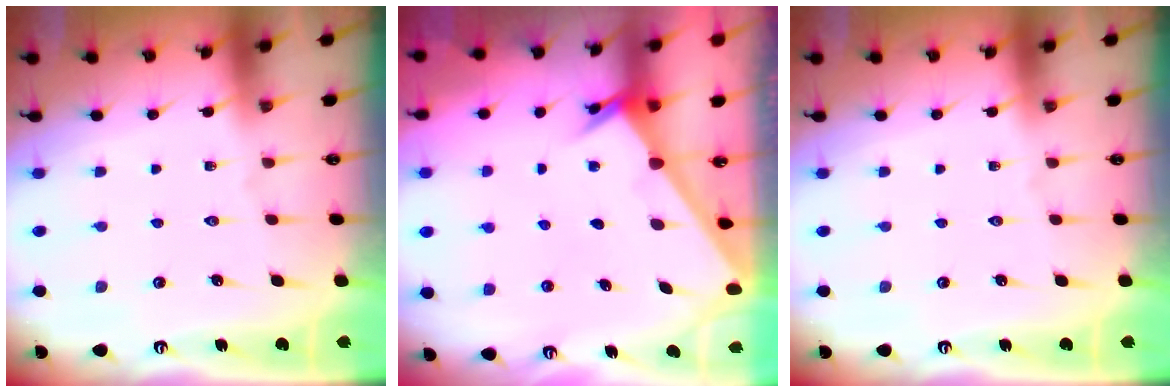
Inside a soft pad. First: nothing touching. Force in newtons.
{"total": 2.4, "press": 2.4, "slide": 0.2}
{"total": 0.0}